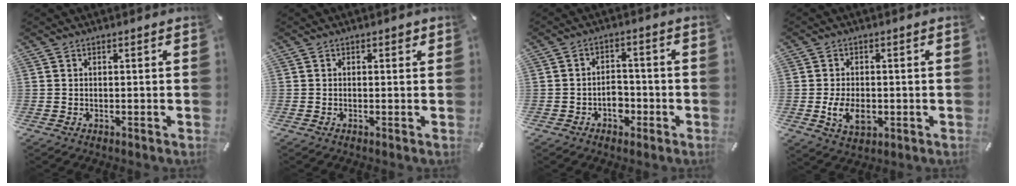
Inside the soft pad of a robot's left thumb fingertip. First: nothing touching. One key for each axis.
{"total": 0.6, "fx": 0.1, "fy": 0.3, "fz": 0.5, "tx": -0.003, "ty": 0.000, "tz": 0.000}
{"total": 5.0, "fx": -2.1, "fy": 3.8, "fz": 2.4, "tx": -0.033, "ty": 0.006, "tz": -0.036}
{"total": 6.9, "fx": -1.3, "fy": 4.7, "fz": 4.8, "tx": -0.099, "ty": -0.009, "tz": -0.026}